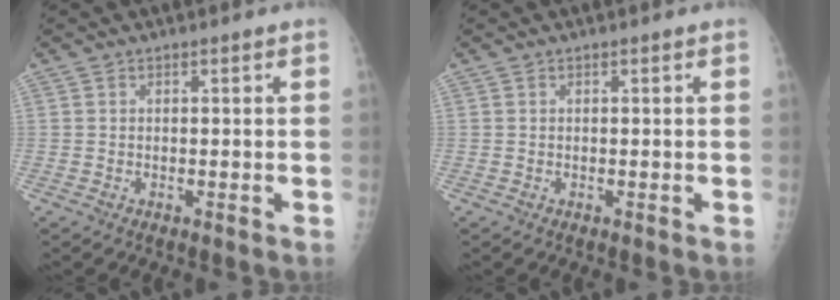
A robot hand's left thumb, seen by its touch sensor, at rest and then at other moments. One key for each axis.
{"total": 0.0}